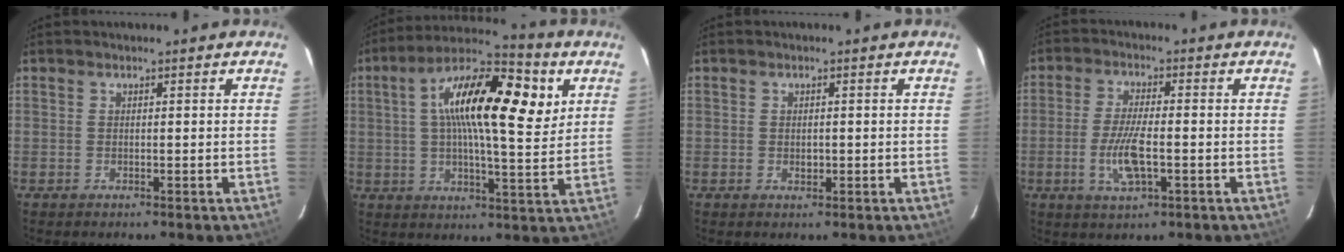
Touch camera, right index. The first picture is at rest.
{"total": 18.6, "force": [5.7, 5.7, 16.8], "torque": [-0.283, 0.031, 0.075]}
{"total": 1.2, "force": [-0.1, 0.9, 0.8], "torque": [-0.013, 0.002, -0.001]}
{"total": 7.7, "force": [-2.1, 2.2, 7.1], "torque": [-0.146, -0.007, -0.040]}